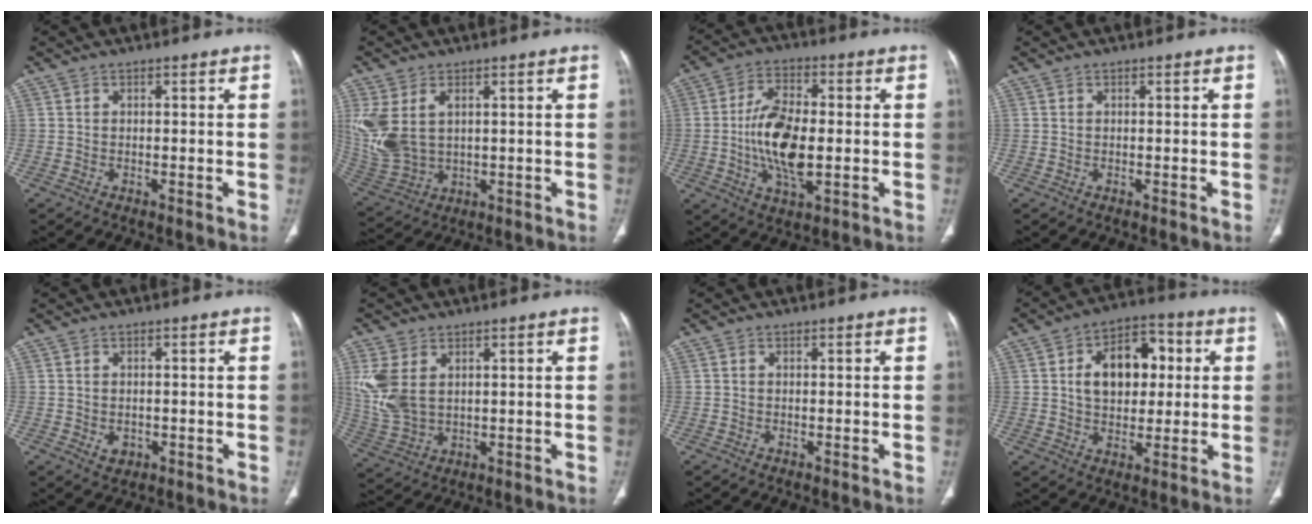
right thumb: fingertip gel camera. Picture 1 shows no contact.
{"total": 13.1, "force": [3.1, 8.5, 9.5], "torque": [-0.229, -0.007, 0.083]}
{"total": 12.9, "force": [-1.1, 6.3, 11.2], "torque": [-0.209, 0.003, -0.019]}
{"total": 0.0}
{"total": 2.4, "force": [-0.5, 1.9, 1.4], "torque": [-0.018, -0.001, 0.001]}
{"total": 9.8, "force": [2.8, 6.3, 7.0], "torque": [-0.161, -0.007, 0.072]}
{"total": 0.0}
{"total": 13.8, "force": [2.5, 9.1, 10.1], "torque": [-0.119, 0.016, 0.035]}